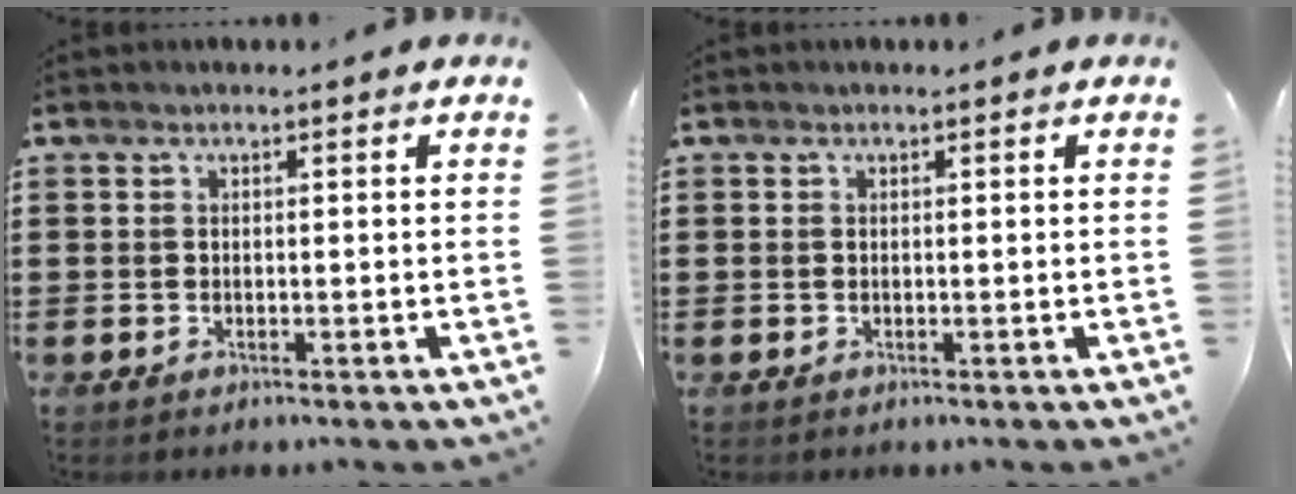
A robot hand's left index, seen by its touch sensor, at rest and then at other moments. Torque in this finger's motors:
{"motor_torque": [-1.10, 1.04, -0.51, -0.21]}